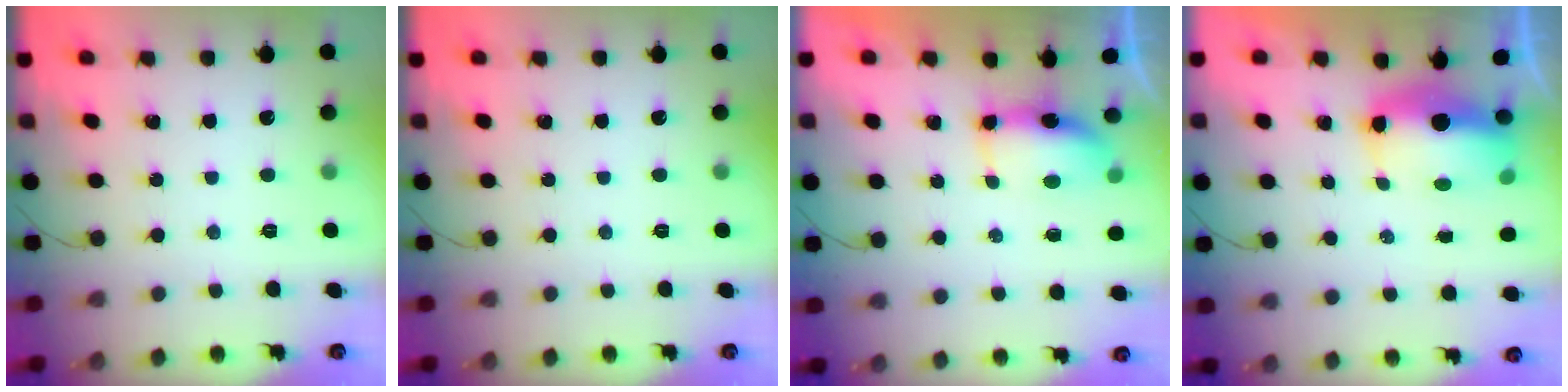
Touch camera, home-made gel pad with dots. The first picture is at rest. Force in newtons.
{"total": 0.0}
{"total": 6.6, "press": 6.3, "slide": 2.0}
{"total": 9.7, "press": 9.5, "slide": 1.9}